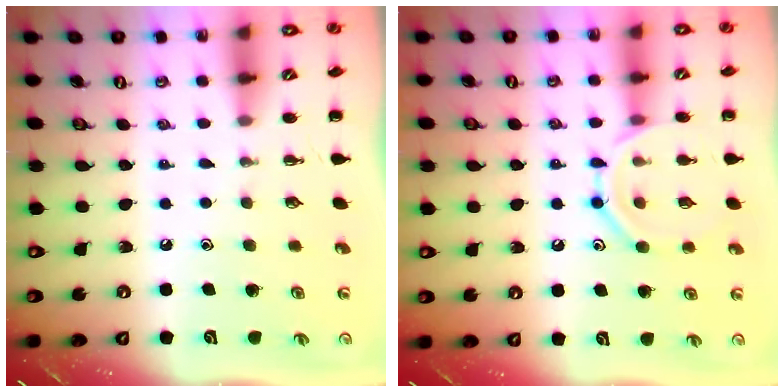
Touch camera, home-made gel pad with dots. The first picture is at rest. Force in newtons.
{"total": 11.7, "press": 11.7, "slide": 1.1}